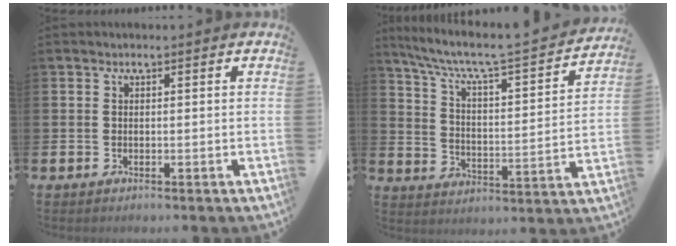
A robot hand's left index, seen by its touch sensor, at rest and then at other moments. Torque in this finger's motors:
{"motor_torque": [0.68, -1.46, 0.39, 0.05]}